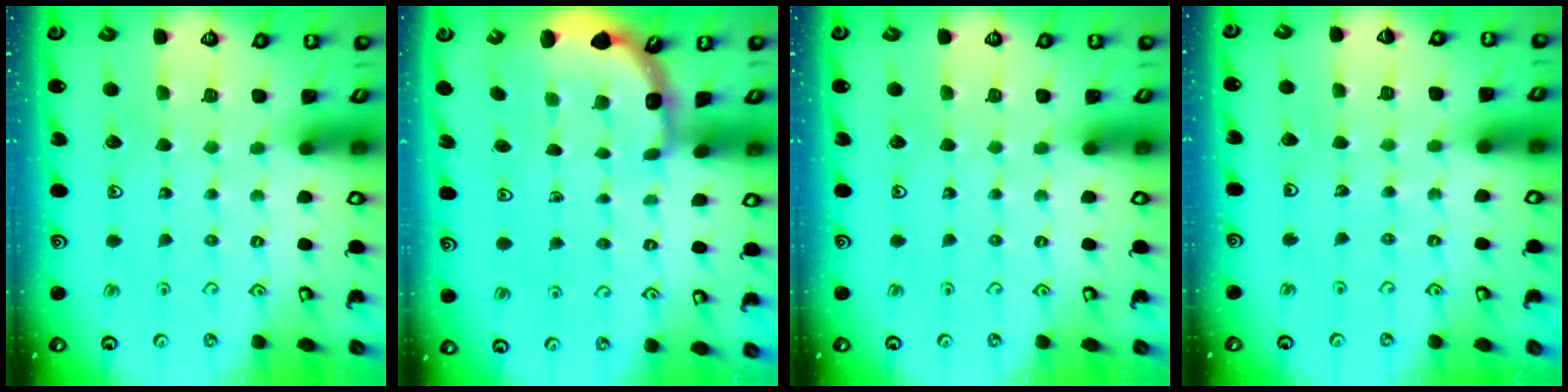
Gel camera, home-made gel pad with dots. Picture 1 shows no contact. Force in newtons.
{"total": 2.3, "press": 2.1, "slide": 0.9}
{"total": 0.0}
{"total": 2.4, "press": 2.4, "slide": 0.2}